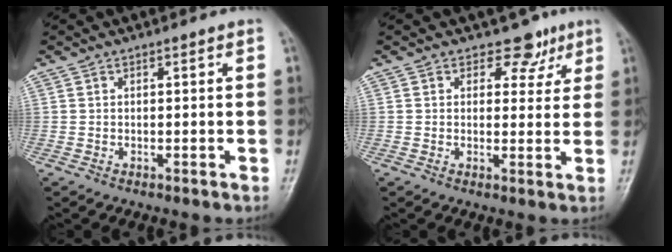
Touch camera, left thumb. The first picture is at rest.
{"total": 4.8, "force": [3.1, 3.4, 1.2], "torque": [0.020, -0.012, 0.039]}